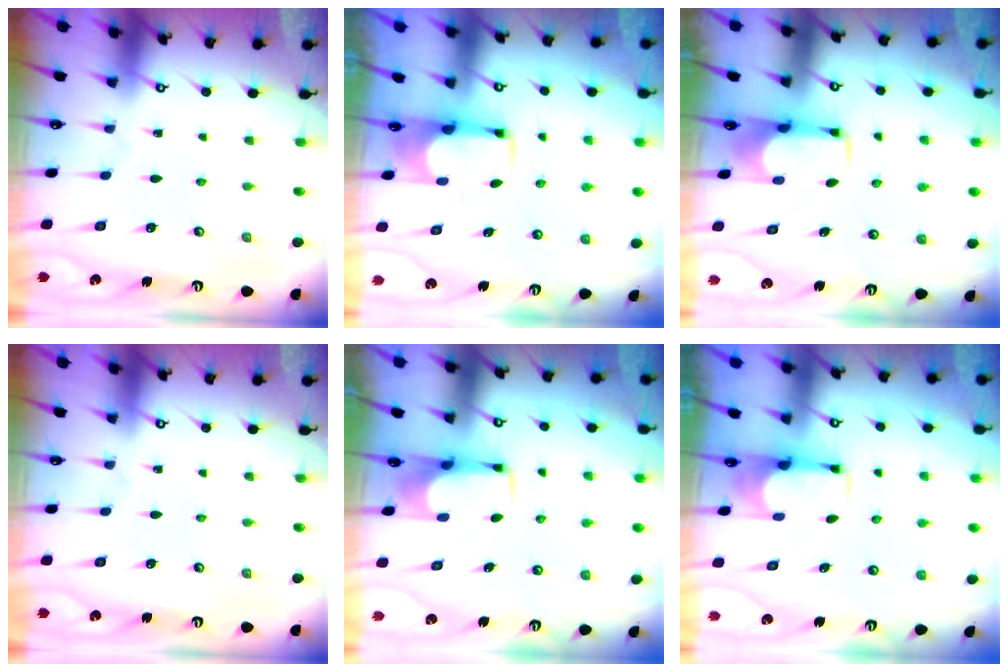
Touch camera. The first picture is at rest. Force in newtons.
{"total": 1.9, "press": 1.6, "slide": 1.0}
{"total": 2.0, "press": 2.0, "slide": 0.4}
{"total": 0.0}
{"total": 1.1, "press": 1.0, "slide": 0.5}
{"total": 1.8, "press": 1.5, "slide": 0.9}